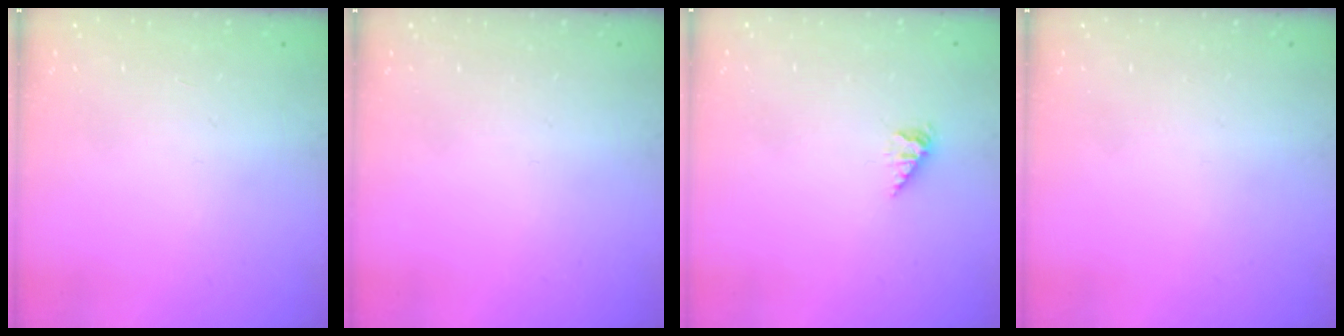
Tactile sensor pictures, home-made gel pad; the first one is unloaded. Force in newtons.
{"total": 0.0}
{"total": 1.8, "press": 1.7, "slide": 0.3}
{"total": 0.0}